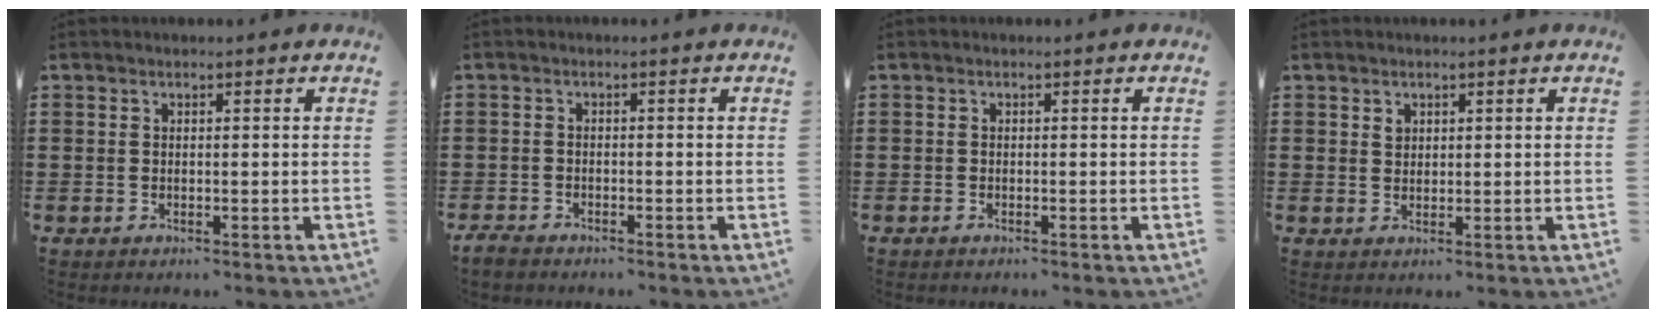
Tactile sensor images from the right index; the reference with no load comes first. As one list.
[{"total": 1.7, "force": [-1.6, 0.5, 0.2], "torque": [-0.016, 0.001, -0.037]}, {"total": 0.5, "force": [-0.5, 0.1, 0.0], "torque": [-0.002, -0.001, -0.010]}, {"total": 1.4, "force": [0.8, 1.0, 0.5], "torque": [-0.012, 0.002, 0.016]}]